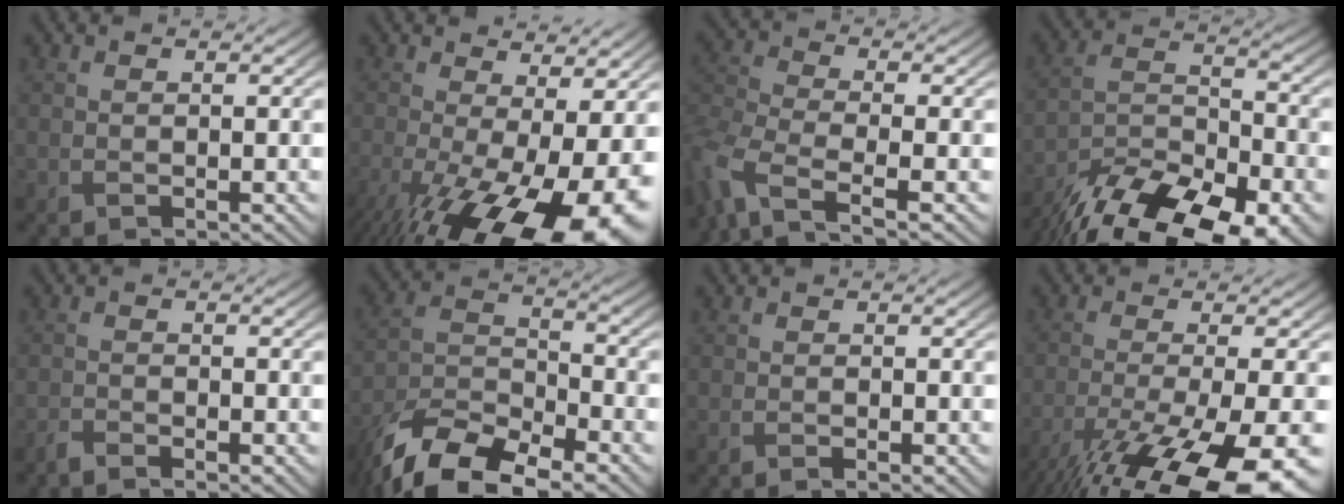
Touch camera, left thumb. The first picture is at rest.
{"total": 18.1, "force": [-6.7, 7.6, 15.0], "torque": [-0.273, -0.048, -0.085]}
{"total": 7.5, "force": [-5.0, 2.7, 4.9], "torque": [-0.130, -0.022, -0.106]}
{"total": 17.7, "force": [-13.7, 6.3, 9.2], "torque": [-0.189, -0.039, -0.213]}
{"total": 1.6, "force": [-1.5, 0.1, 0.5], "torque": [-0.014, -0.004, -0.038]}
{"total": 13.3, "force": [-10.0, 4.8, 7.4], "torque": [-0.156, -0.014, -0.191]}
{"total": 1.0, "force": [-0.6, 0.1, 0.7], "torque": [-0.012, -0.002, -0.011]}
{"total": 16.7, "force": [-10.9, 3.8, 12.1], "torque": [-0.217, -0.041, -0.165]}